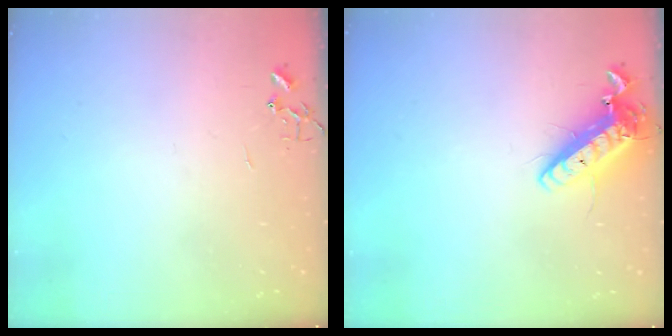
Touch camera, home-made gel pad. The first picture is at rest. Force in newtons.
{"total": 14.3, "press": 14.1, "slide": 2.6}